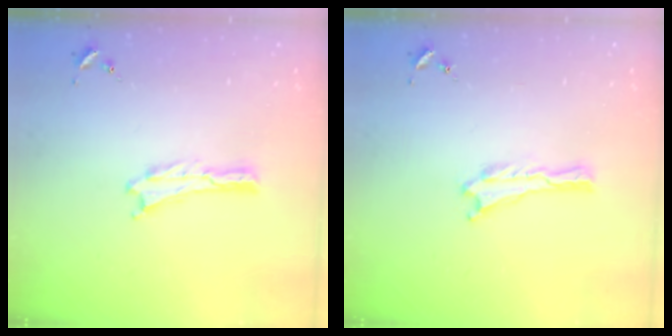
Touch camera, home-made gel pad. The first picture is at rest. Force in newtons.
{"total": 0.0}